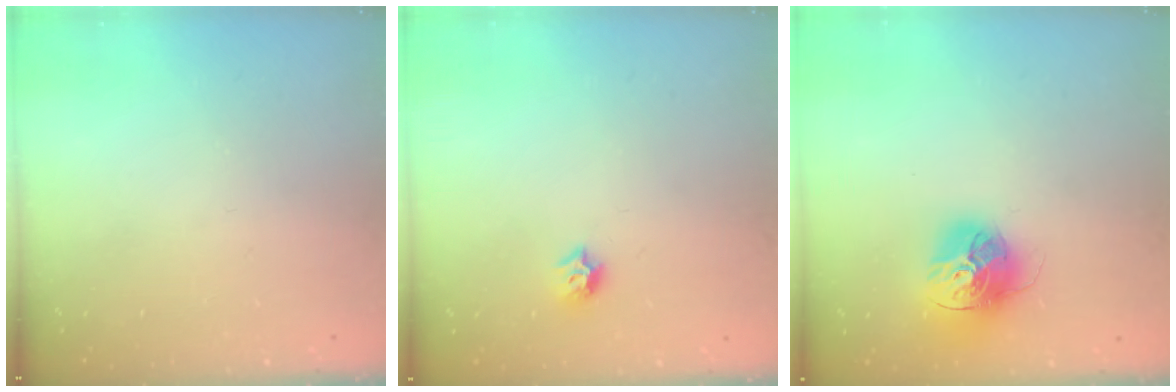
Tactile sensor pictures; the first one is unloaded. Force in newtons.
{"total": 6.3, "press": 6.3, "slide": 0.2}
{"total": 17.1, "press": 17.0, "slide": 1.5}